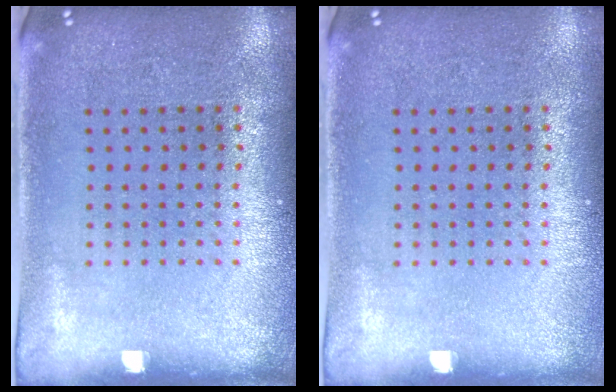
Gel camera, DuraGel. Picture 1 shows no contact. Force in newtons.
{"total": 0.0}